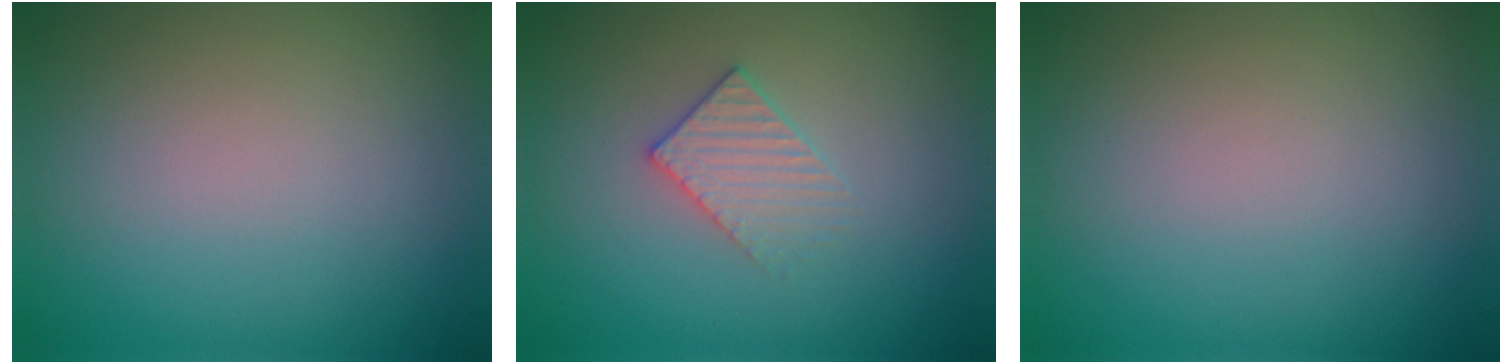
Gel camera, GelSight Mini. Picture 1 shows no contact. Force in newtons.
{"total": 2.3, "press": 2.2, "slide": 0.3}
{"total": 0.0}